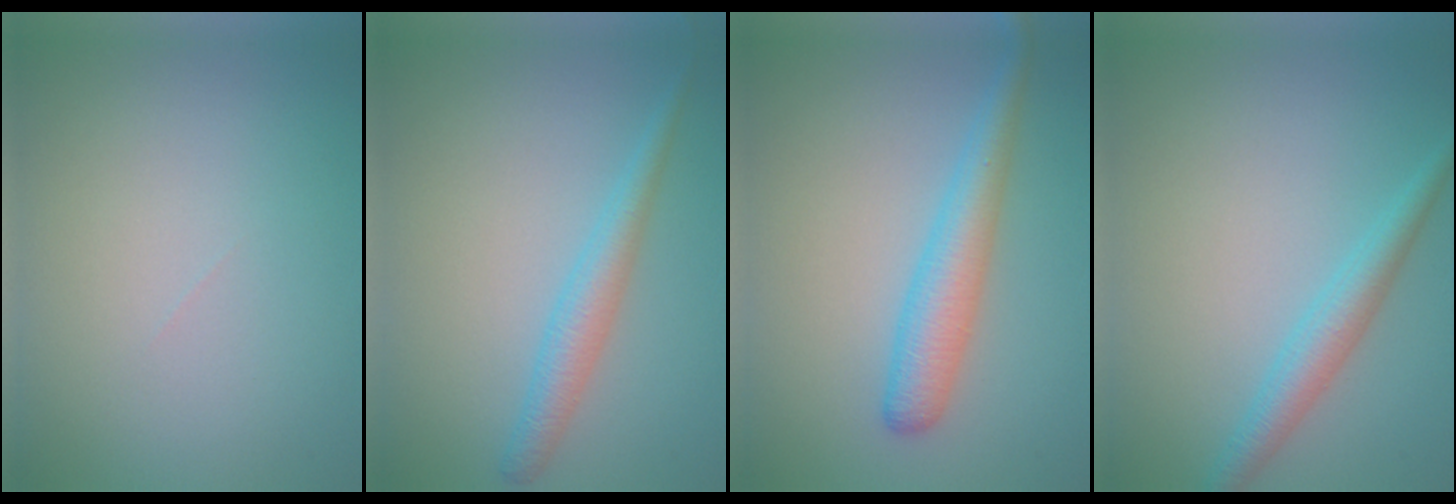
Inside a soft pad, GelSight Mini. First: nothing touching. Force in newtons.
{"total": 2.6, "press": 2.6, "slide": 0.2}
{"total": 3.7, "press": 3.7, "slide": 0.1}
{"total": 2.7, "press": 2.7, "slide": 0.1}